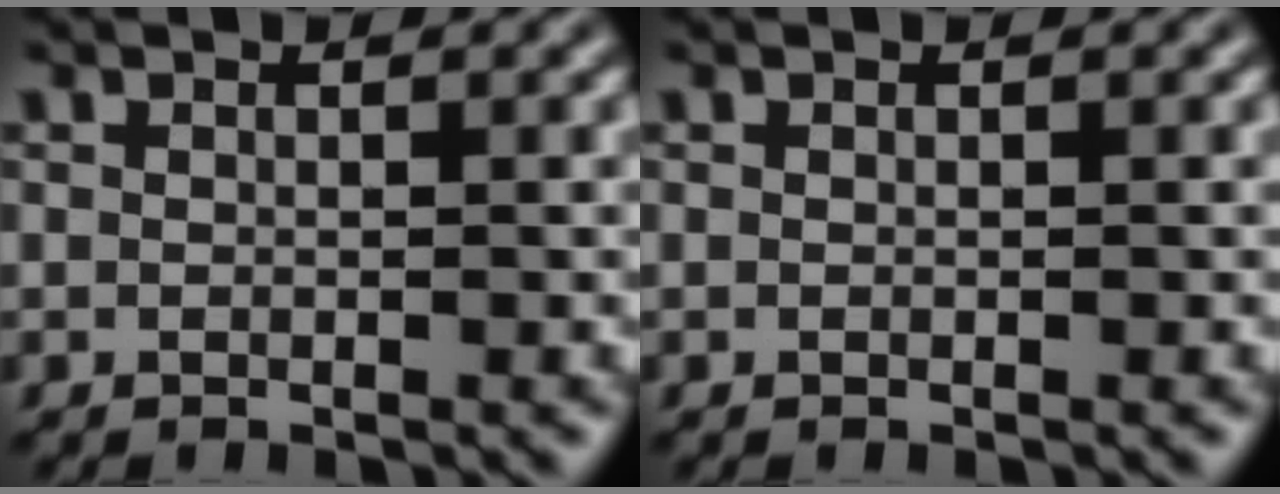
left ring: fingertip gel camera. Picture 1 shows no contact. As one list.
[{"total": 0.0}]